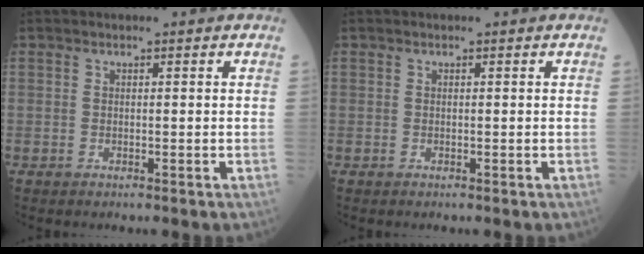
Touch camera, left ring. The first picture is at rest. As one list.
[{"total": 0.0}]